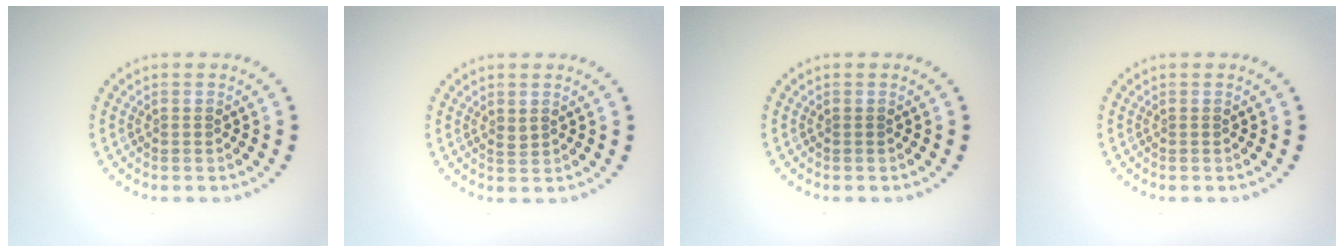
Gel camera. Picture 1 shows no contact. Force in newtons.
{"total": 0.6, "press": 0.6, "slide": 0.2}
{"total": 0.0}
{"total": 0.0}